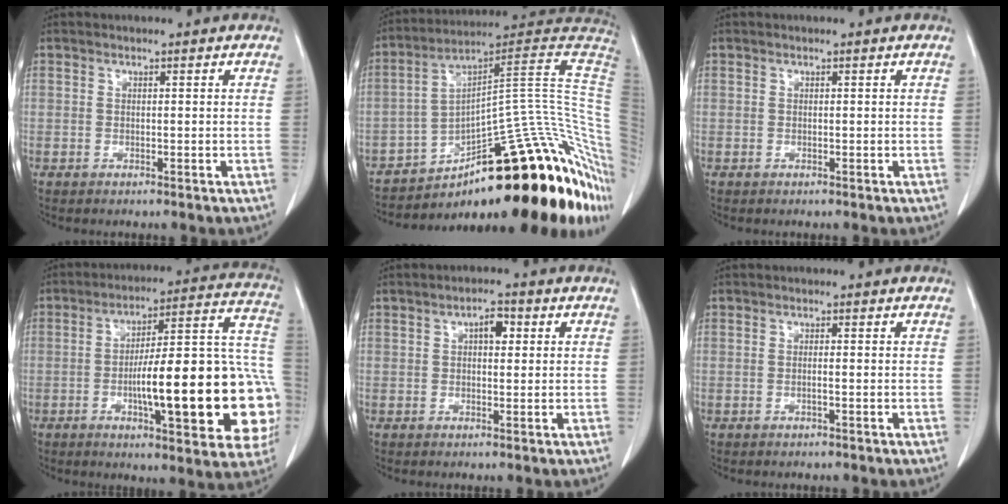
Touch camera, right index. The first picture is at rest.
{"total": 33.4, "force": [-11.7, 7.7, 30.3], "torque": [-0.314, 0.051, -0.155]}
{"total": 0.0}
{"total": 25.2, "force": [-5.4, 5.0, 24.1], "torque": [-0.252, 0.032, -0.065]}
{"total": 3.0, "force": [0.9, 1.4, 2.5], "torque": [-0.039, 0.009, 0.012]}
{"total": 0.6, "force": [-0.1, 0.0, 0.6], "torque": [-0.010, 0.002, -0.001]}